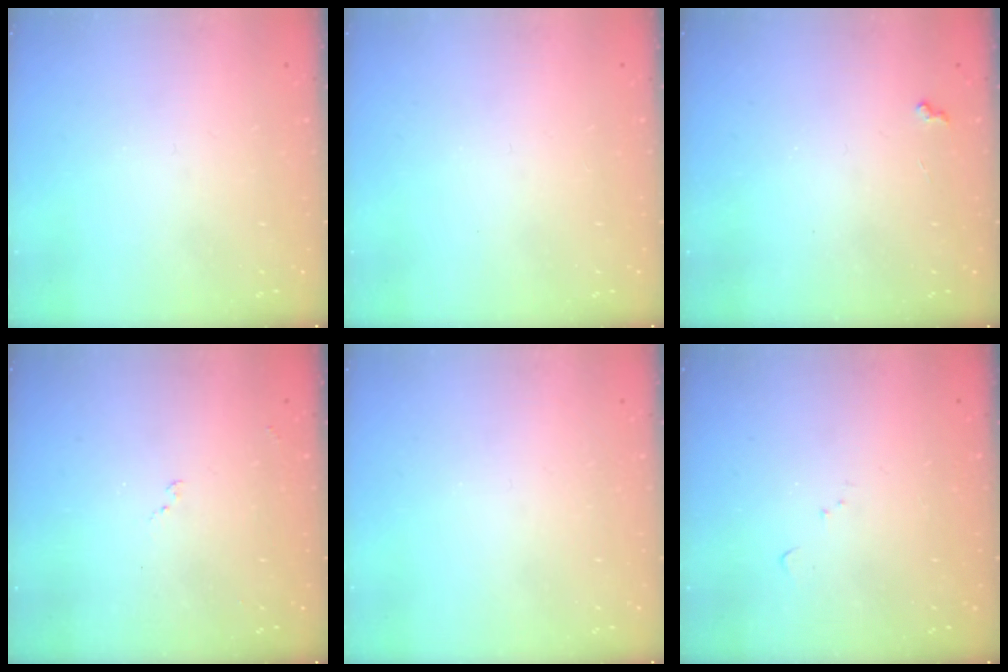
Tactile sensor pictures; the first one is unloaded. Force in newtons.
{"total": 0.0}
{"total": 3.6, "press": 3.6, "slide": 0.5}
{"total": 8.0, "press": 7.9, "slide": 0.7}
{"total": 0.0}
{"total": 4.5, "press": 4.4, "slide": 0.5}